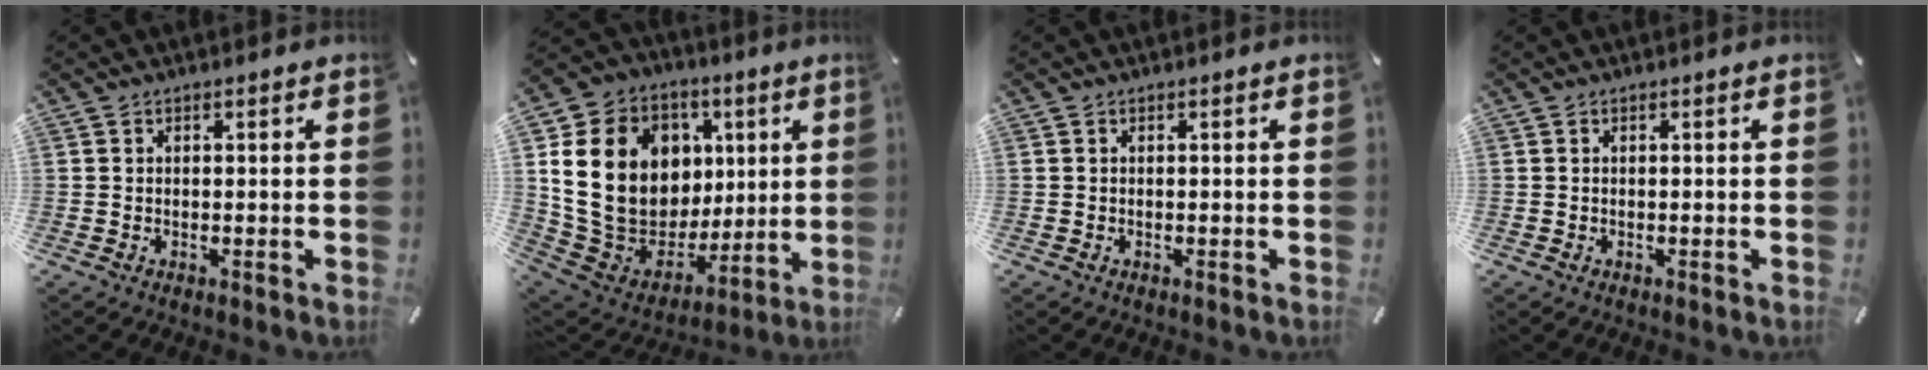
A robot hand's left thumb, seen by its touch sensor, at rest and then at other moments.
{"total": 23.7, "force": [5.4, 18.6, 13.6], "torque": [-0.258, -0.030, 0.121]}
{"total": 0.0}
{"total": 0.0}